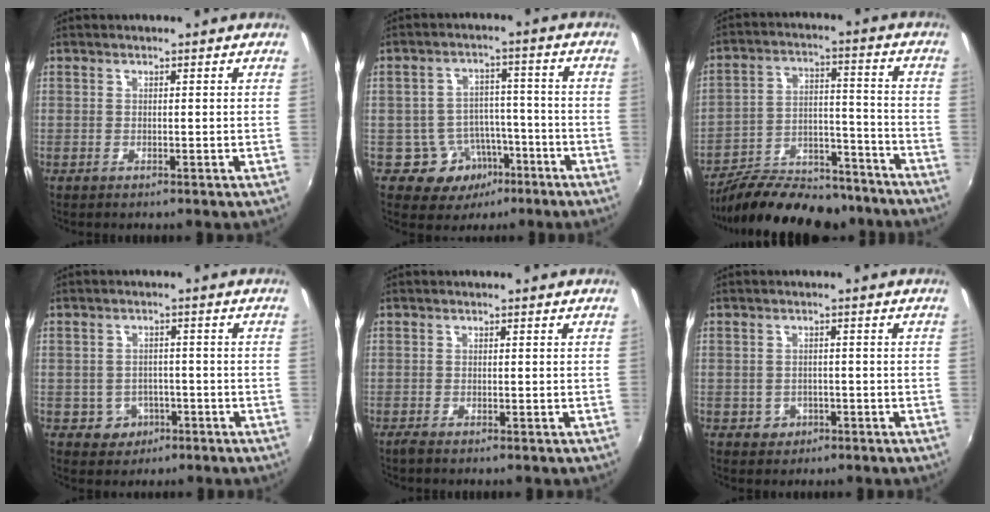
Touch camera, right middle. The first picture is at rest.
{"total": 8.4, "force": [-4.7, 6.7, 1.8], "torque": [-0.040, 0.026, -0.054]}
{"total": 21.6, "force": [-17.9, 8.0, 9.0], "torque": [-0.172, 0.018, -0.255]}
{"total": 4.6, "force": [-1.9, 4.1, 0.7], "torque": [-0.028, 0.008, -0.020]}
{"total": 0.8, "force": [-0.6, 0.0, 0.5], "torque": [-0.013, -0.003, -0.013]}
{"total": 3.0, "force": [-1.1, 2.7, 0.6], "torque": [-0.019, 0.000, -0.013]}